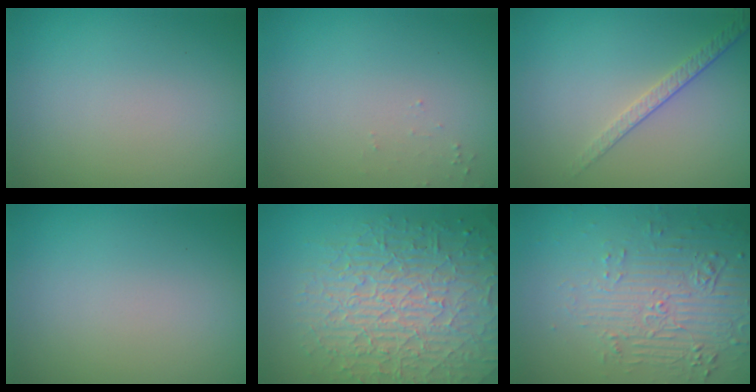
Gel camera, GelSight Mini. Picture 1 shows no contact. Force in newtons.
{"total": 0.6, "press": 0.6, "slide": 0.2}
{"total": 1.9, "press": 1.4, "slide": 1.3}
{"total": 0.0}
{"total": 9.8, "press": 6.4, "slide": 7.4}
{"total": 5.9, "press": 3.6, "slide": 4.7}